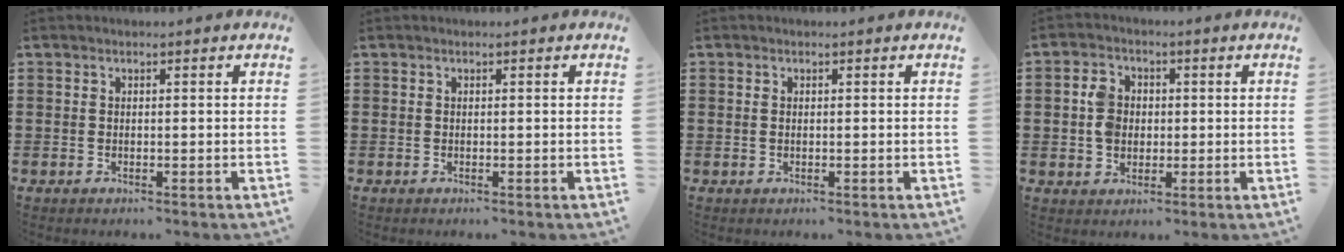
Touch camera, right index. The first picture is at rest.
{"total": 0.0}
{"total": 0.6, "force": [0.1, 0.4, 0.5], "torque": [-0.012, 0.002, 0.001]}
{"total": 5.0, "force": [0.0, 4.1, 2.8], "torque": [-0.070, 0.012, -0.003]}